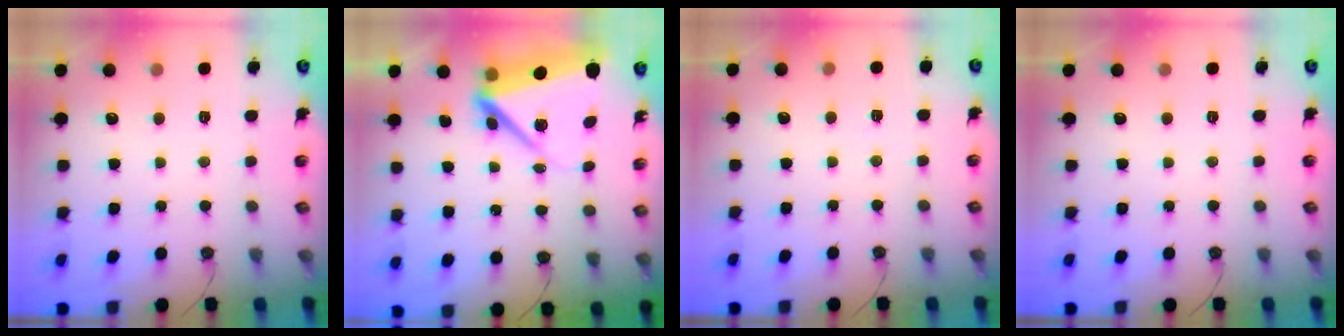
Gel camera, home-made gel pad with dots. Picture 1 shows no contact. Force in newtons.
{"total": 9.5, "press": 9.4, "slide": 1.8}
{"total": 2.7, "press": 1.5, "slide": 2.3}
{"total": 0.0}